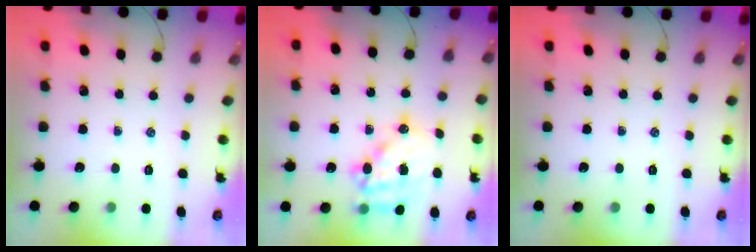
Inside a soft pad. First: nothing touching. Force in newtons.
{"total": 14.2, "press": 13.8, "slide": 3.3}
{"total": 0.0}